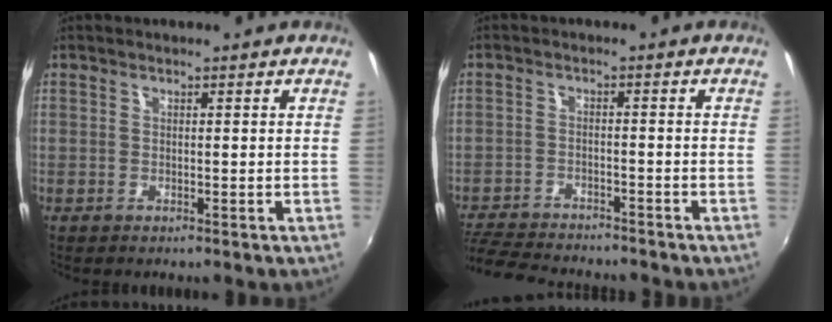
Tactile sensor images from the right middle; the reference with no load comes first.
{"total": 12.0, "force": [-10.8, 3.0, 4.2], "torque": [-0.114, -0.014, -0.177]}